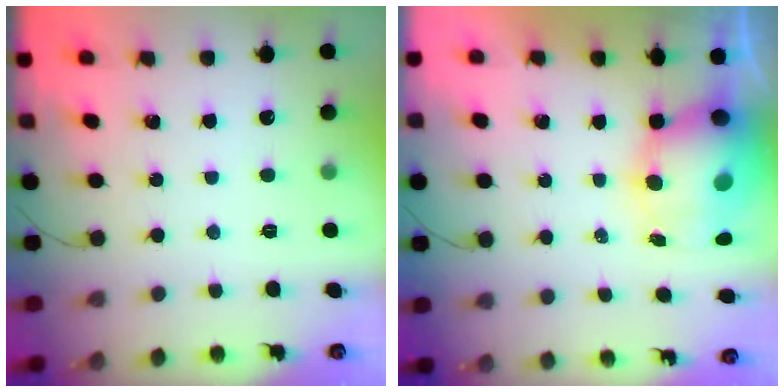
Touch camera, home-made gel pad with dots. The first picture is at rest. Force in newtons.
{"total": 11.6, "press": 11.2, "slide": 2.9}